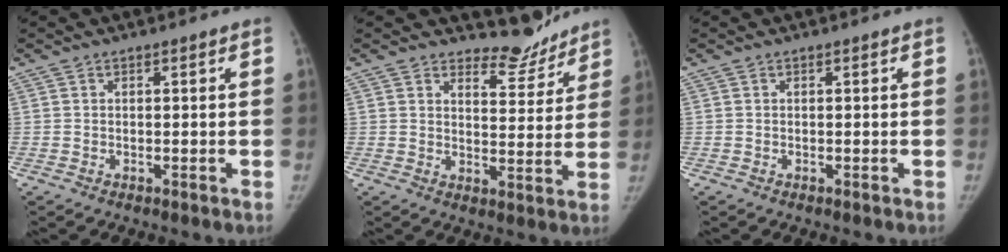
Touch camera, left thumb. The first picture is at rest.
{"total": 6.3, "force": [6.0, 2.1, 0.4], "torque": [0.022, -0.060, 0.086]}
{"total": 0.0}